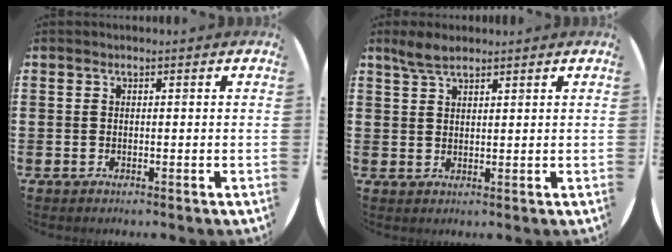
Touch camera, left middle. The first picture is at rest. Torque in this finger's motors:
{"motor_torque": [0.08, -0.06, 0.03, 0.01]}